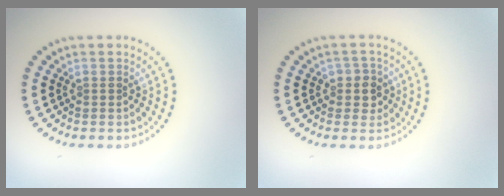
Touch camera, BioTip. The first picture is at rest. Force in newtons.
{"total": 1.8, "press": 1.7, "slide": 0.8}